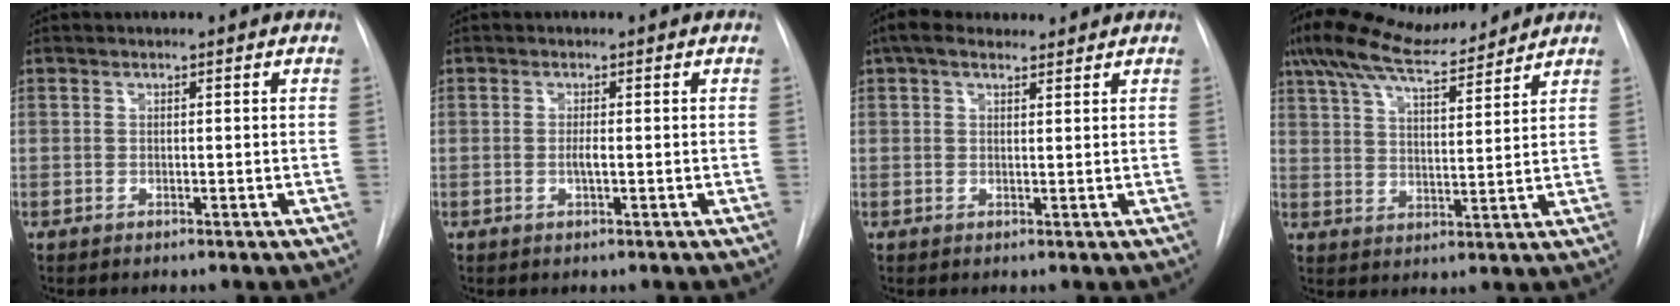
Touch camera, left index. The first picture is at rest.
{"total": 1.1, "force": [-0.2, 0.2, 1.1], "torque": [-0.022, -0.003, -0.004]}
{"total": 5.4, "force": [4.3, 2.2, 2.5], "torque": [-0.047, 0.035, 0.074]}
{"total": 13.1, "force": [11.5, 1.7, 6.0], "torque": [-0.116, 0.020, 0.194]}